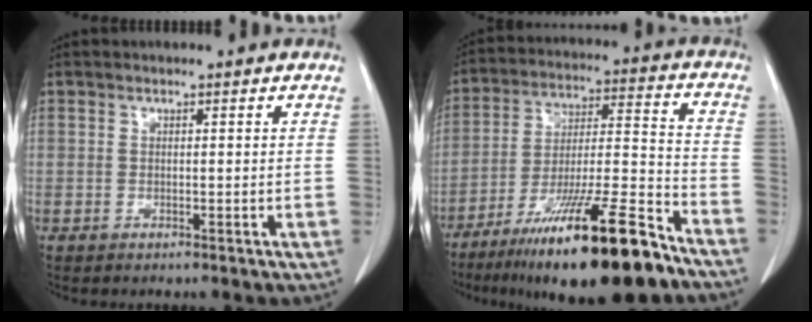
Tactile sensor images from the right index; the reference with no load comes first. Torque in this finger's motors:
{"motor_torque": [1.27, -0.87, 1.05, 0.21]}